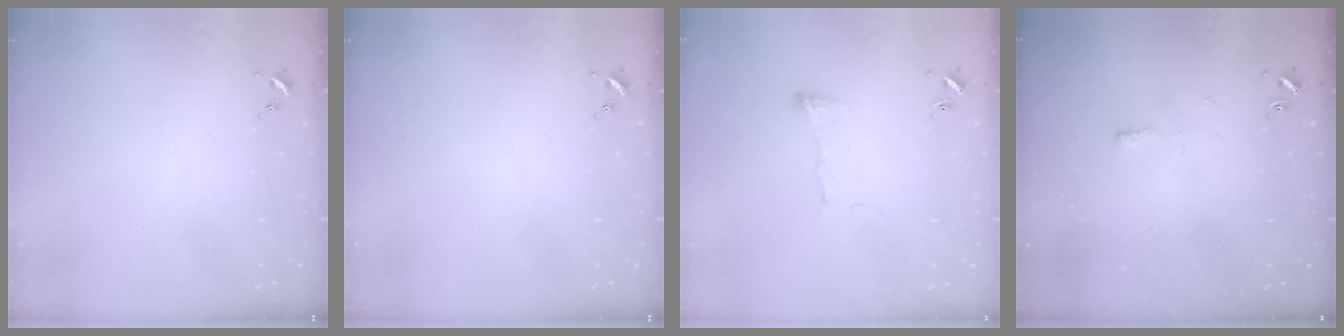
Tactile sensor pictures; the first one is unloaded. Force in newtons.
{"total": 0.0}
{"total": 5.8, "press": 5.8, "slide": 0.5}
{"total": 2.8, "press": 2.8, "slide": 0.6}